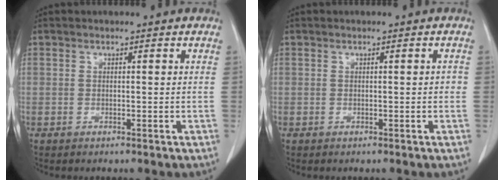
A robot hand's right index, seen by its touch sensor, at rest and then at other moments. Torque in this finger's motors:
{"motor_torque": [0.19, -0.14, 0.09, 0.02]}